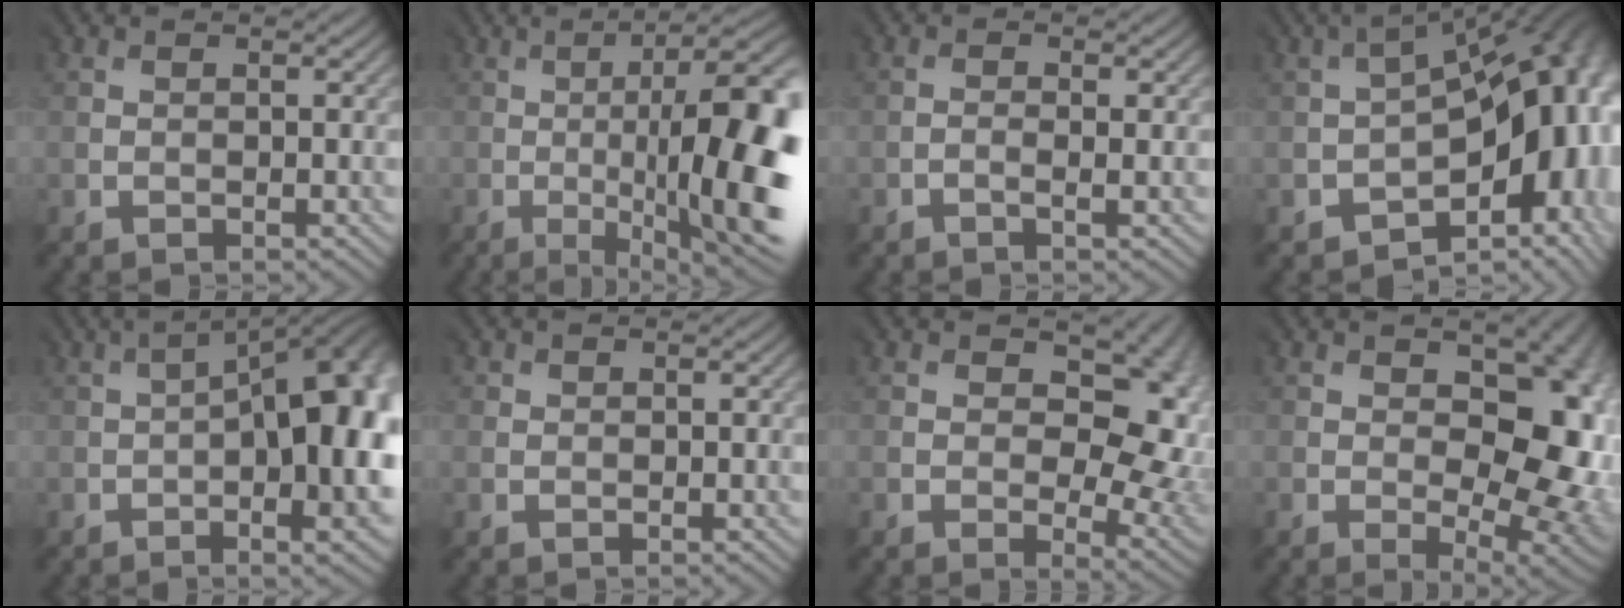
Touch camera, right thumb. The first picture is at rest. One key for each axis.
{"total": 17.8, "fx": -3.3, "fy": 4.9, "fz": 16.8, "tx": -0.201, "ty": -0.007, "tz": -0.039}
{"total": 0.8, "fx": -0.5, "fy": 0.0, "fz": 0.6, "tx": -0.013, "ty": 0.001, "tz": -0.012}
{"total": 13.7, "fx": -3.5, "fy": 7.2, "fz": 11.1, "tx": -0.134, "ty": -0.017, "tz": -0.040}
{"total": 16.3, "fx": -2.2, "fy": 6.4, "fz": 14.8, "tx": -0.180, "ty": -0.011, "tz": -0.021}
{"total": 0.8, "fx": 0.3, "fy": 0.7, "fz": 0.1, "tx": 0.001, "ty": 0.000, "tz": 0.004}
{"total": 13.6, "fx": 1.4, "fy": 8.4, "fz": 10.7, "tx": -0.134, "ty": -0.007, "tz": 0.047}
{"total": 13.8, "fx": -0.1, "fy": 7.9, "fz": 11.4, "tx": -0.126, "ty": -0.011, "tz": 0.012}